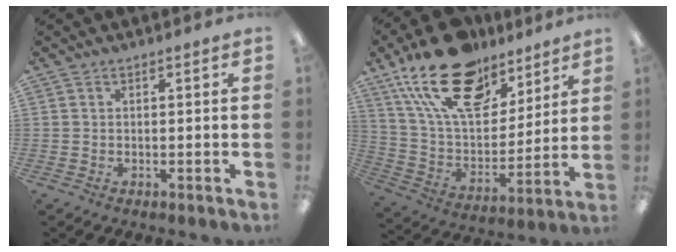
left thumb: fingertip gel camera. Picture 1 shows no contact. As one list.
[{"total": 23.5, "force": [15.1, 12.3, 13.2], "torque": [-0.245, -0.076, 0.269]}]